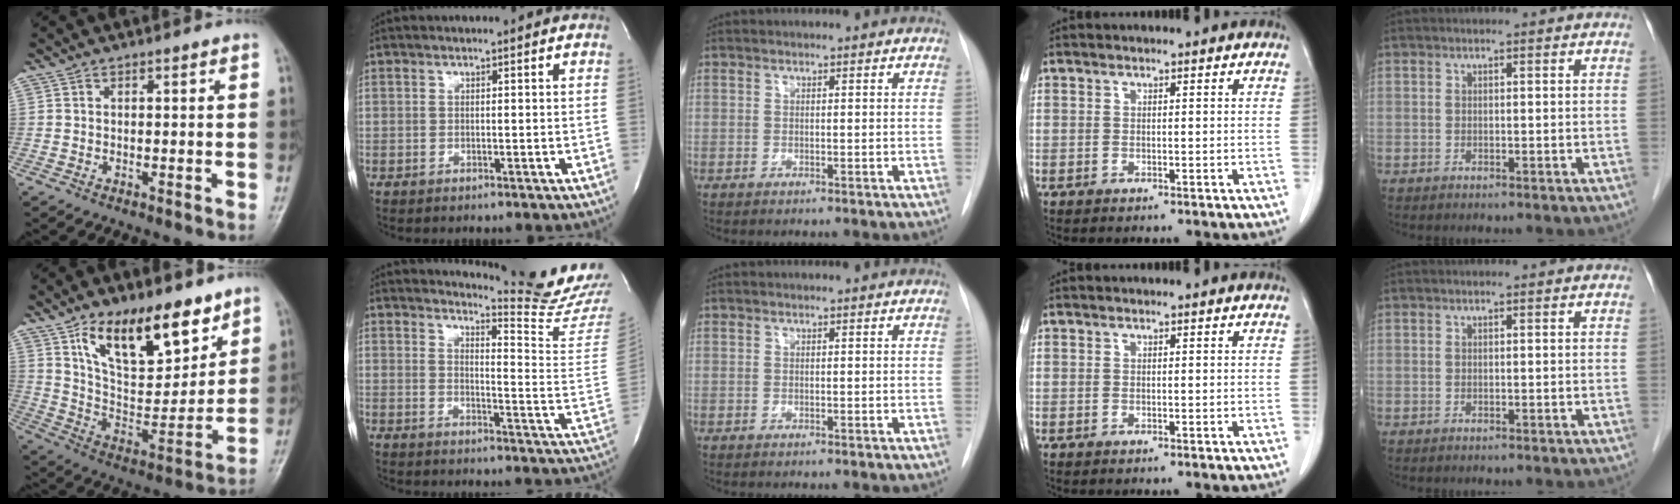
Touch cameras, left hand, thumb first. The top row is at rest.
{"thumb": {"total": 19.5, "force": [11.7, 8.9, 12.7], "torque": [-0.151, -0.062, 0.210]}, "index": {"total": 13.6, "force": [13.2, -2.6, 2.2], "torque": [-0.032, -0.137, 0.151]}}